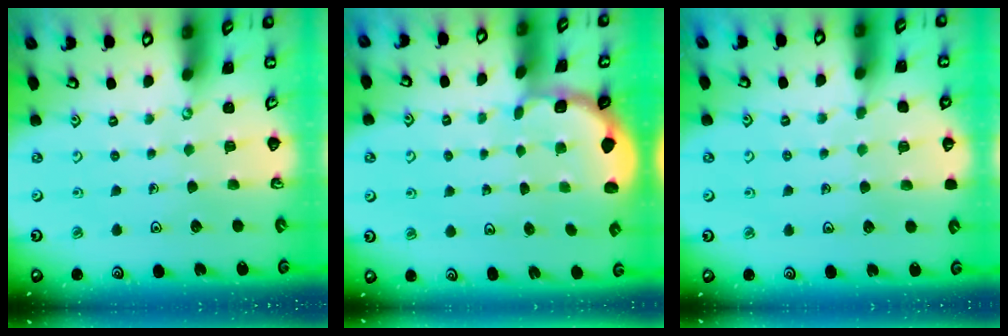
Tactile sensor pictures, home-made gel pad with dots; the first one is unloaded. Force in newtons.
{"total": 1.8, "press": 1.7, "slide": 0.7}
{"total": 5.0, "press": 4.9, "slide": 1.0}